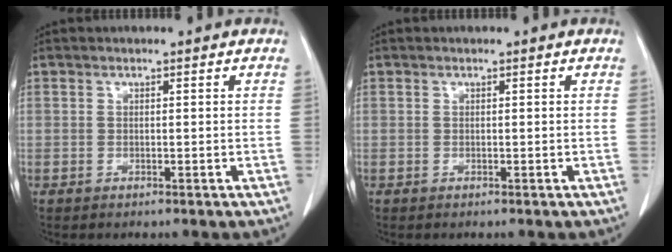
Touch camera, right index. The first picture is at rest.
{"total": 0.0}